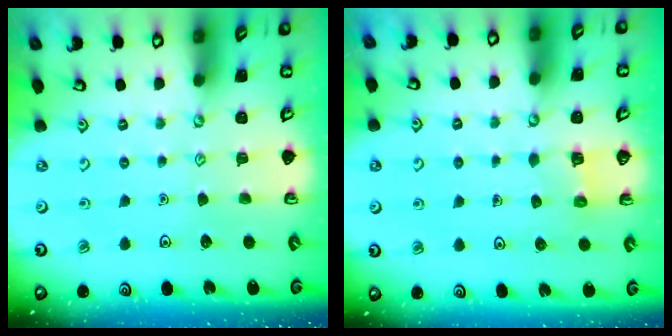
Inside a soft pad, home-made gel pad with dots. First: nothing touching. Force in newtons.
{"total": 2.5, "press": 2.5, "slide": 0.1}